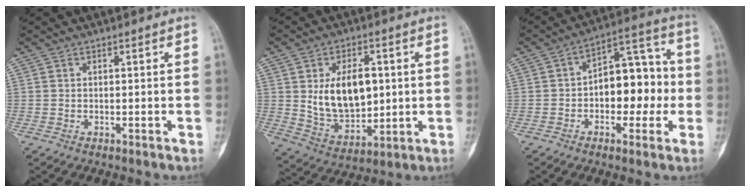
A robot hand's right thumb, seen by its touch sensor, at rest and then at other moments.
{"total": 13.8, "force": [1.9, 8.6, 10.6], "torque": [-0.144, -0.014, 0.048]}
{"total": 13.7, "force": [-1.3, 8.2, 10.9], "torque": [-0.111, 0.048, -0.023]}